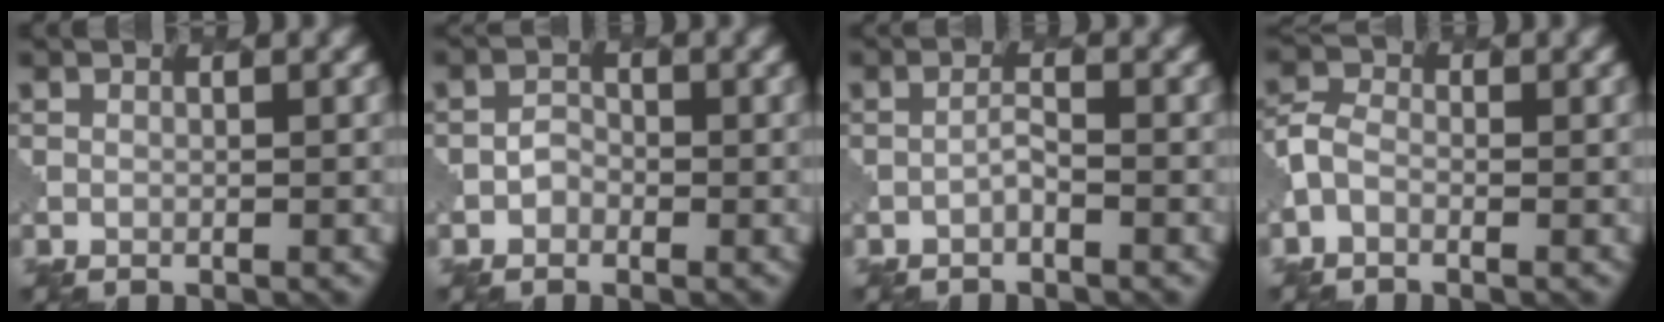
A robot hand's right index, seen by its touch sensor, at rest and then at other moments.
{"total": 1.1, "force": [-0.5, 1.0, 0.2], "torque": [-0.003, 0.005, -0.010]}
{"total": 0.6, "force": [-0.4, 0.0, 0.5], "torque": [-0.010, 0.005, -0.009]}
{"total": 1.7, "force": [-0.7, 1.2, 0.9], "torque": [-0.025, 0.004, -0.026]}